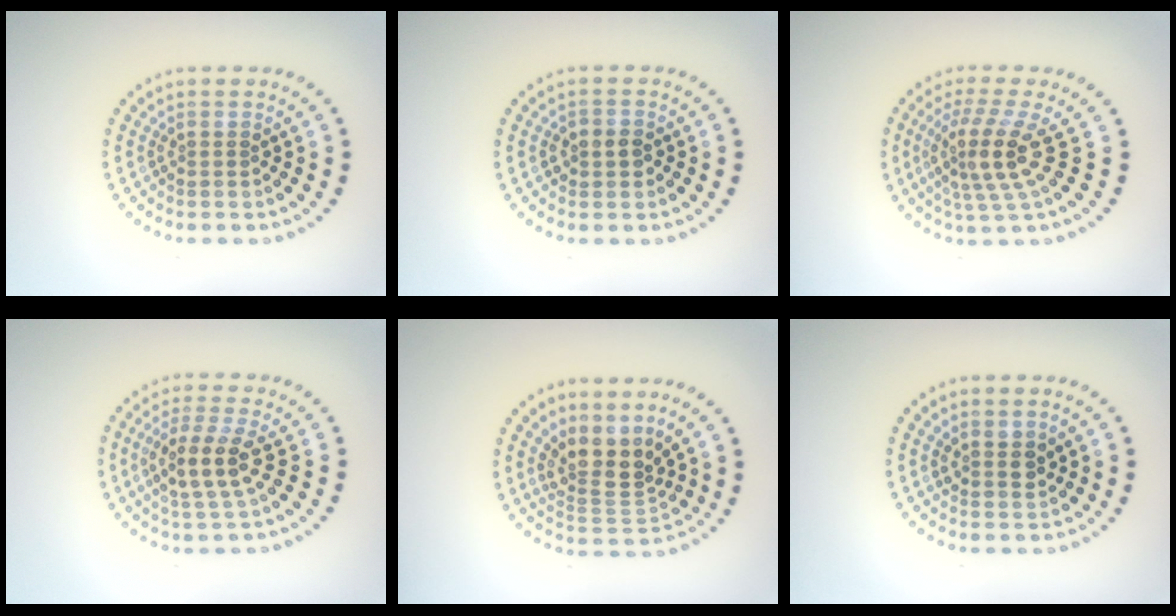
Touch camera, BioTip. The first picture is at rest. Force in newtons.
{"total": 1.8, "press": 1.7, "slide": 0.4}
{"total": 4.2, "press": 3.1, "slide": 2.8}
{"total": 3.9, "press": 3.6, "slide": 1.5}
{"total": 3.7, "press": 2.8, "slide": 2.4}
{"total": 1.7, "press": 1.5, "slide": 0.7}